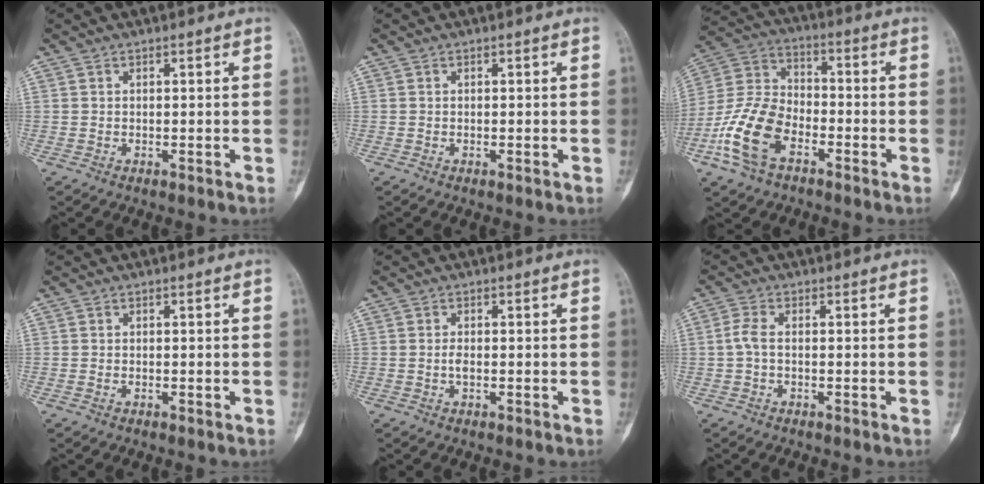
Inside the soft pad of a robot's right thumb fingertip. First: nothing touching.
{"total": 0.0}
{"total": 14.0, "force": [-6.3, 8.2, 9.3], "torque": [-0.197, 0.035, -0.129]}
{"total": 0.0}
{"total": 1.2, "force": [-0.2, 0.5, 1.0], "torque": [-0.020, 0.002, -0.005]}
{"total": 2.5, "force": [-0.4, 1.1, 2.2], "torque": [-0.055, 0.002, -0.014]}